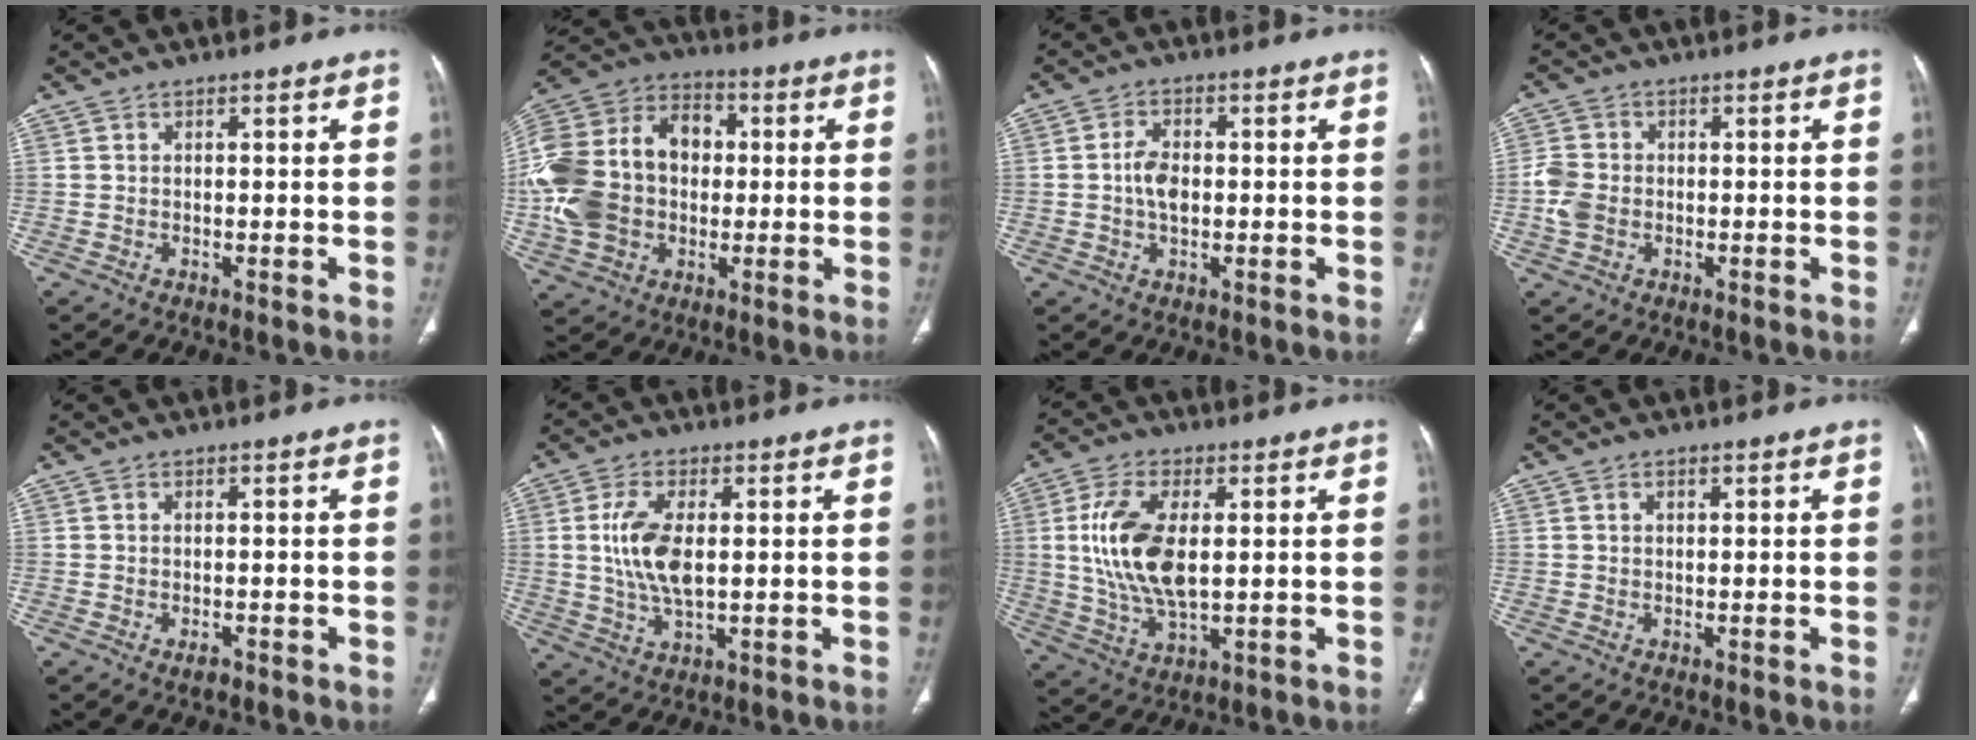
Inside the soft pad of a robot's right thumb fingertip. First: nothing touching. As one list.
[{"total": 23.4, "force": [-0.2, 17.7, 15.3], "torque": [-0.323, 0.035, 0.003]}, {"total": 4.7, "force": [-0.2, 2.9, 3.7], "torque": [-0.067, 0.007, -0.007]}, {"total": 4.8, "force": [-0.9, 3.8, 2.8], "torque": [-0.062, 0.007, -0.019]}, {"total": 1.5, "force": [-0.8, 0.8, 1.0], "torque": [-0.016, 0.002, -0.011]}, {"total": 9.6, "force": [1.0, 4.5, 8.4], "torque": [-0.176, -0.007, 0.023]}, {"total": 13.7, "force": [1.6, 6.7, 11.8], "torque": [-0.243, -0.009, 0.037]}, {"total": 1.1, "force": [0.4, 0.6, 0.8], "torque": [-0.016, 0.003, 0.008]}]